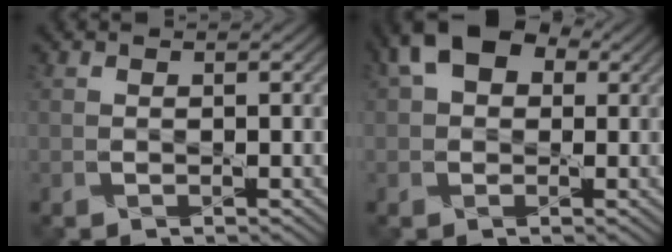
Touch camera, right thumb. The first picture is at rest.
{"total": 6.3, "force": [2.4, 4.5, 3.8], "torque": [-0.078, 0.025, 0.028]}